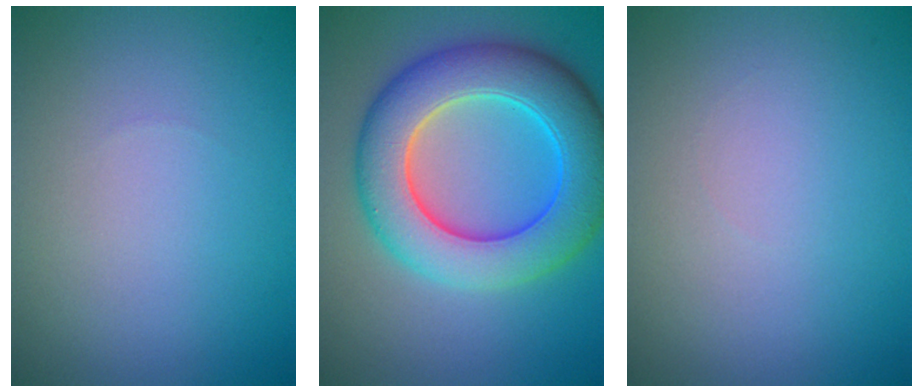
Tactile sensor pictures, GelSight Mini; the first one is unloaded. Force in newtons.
{"total": 9.7, "press": 9.7, "slide": 0.6}
{"total": 0.0}